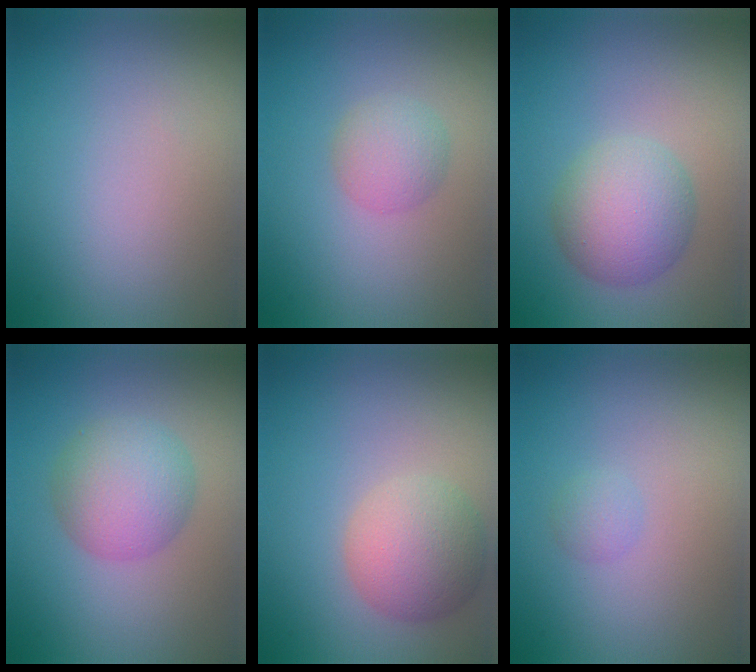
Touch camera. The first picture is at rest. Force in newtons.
{"total": 2.4, "press": 2.4, "slide": 0.1}
{"total": 5.1, "press": 5.1, "slide": 0.2}
{"total": 5.0, "press": 5.0, "slide": 0.0}
{"total": 4.8, "press": 4.8, "slide": 0.2}
{"total": 1.0, "press": 1.0, "slide": 0.0}